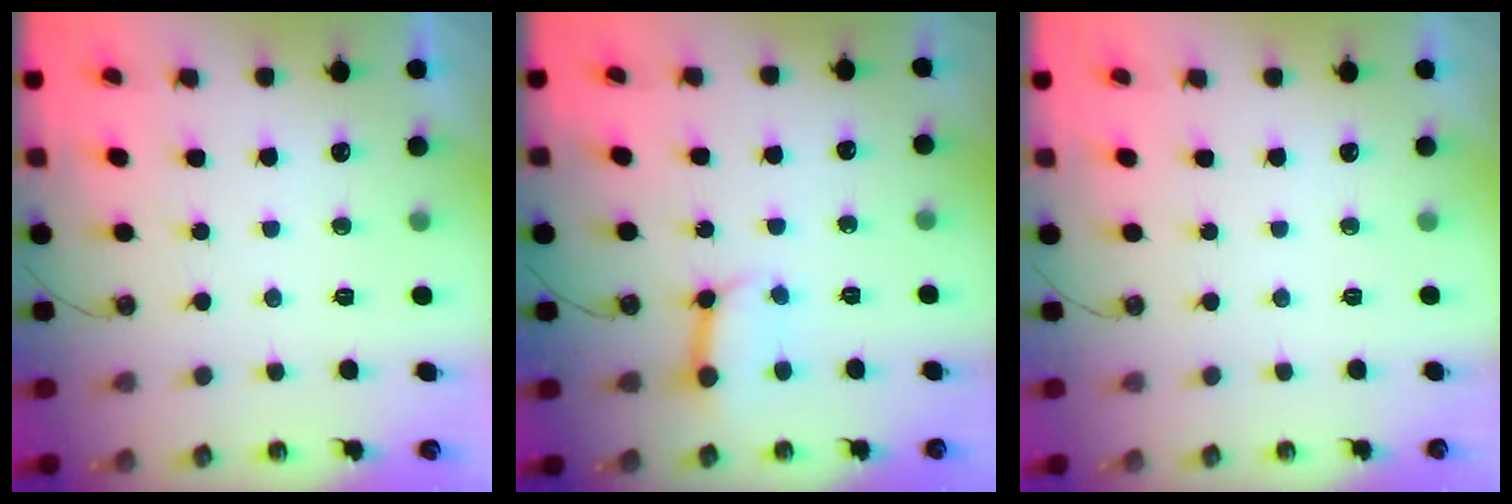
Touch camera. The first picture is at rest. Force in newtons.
{"total": 7.9, "press": 7.8, "slide": 1.1}
{"total": 0.0}